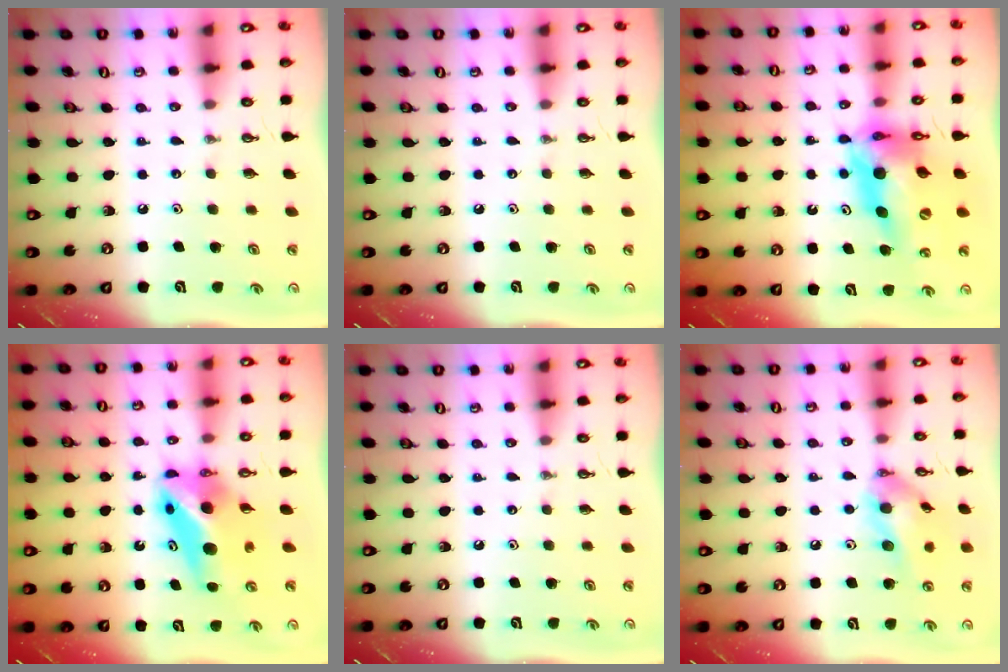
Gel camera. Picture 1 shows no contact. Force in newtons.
{"total": 0.0}
{"total": 18.1, "press": 18.1, "slide": 1.5}
{"total": 8.1, "press": 8.1, "slide": 0.8}
{"total": 0.0}
{"total": 13.4, "press": 13.1, "slide": 2.6}